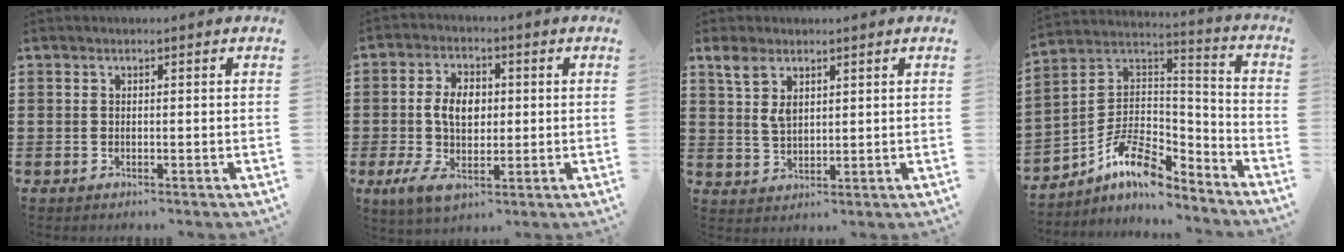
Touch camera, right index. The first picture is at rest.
{"total": 8.2, "force": [0.1, 5.3, 6.3], "torque": [-0.134, 0.007, -0.002]}
{"total": 4.5, "force": [2.4, 2.3, 3.0], "torque": [-0.068, 0.007, 0.043]}
{"total": 9.9, "force": [-6.4, 4.5, 6.0], "torque": [-0.129, 0.006, -0.126]}